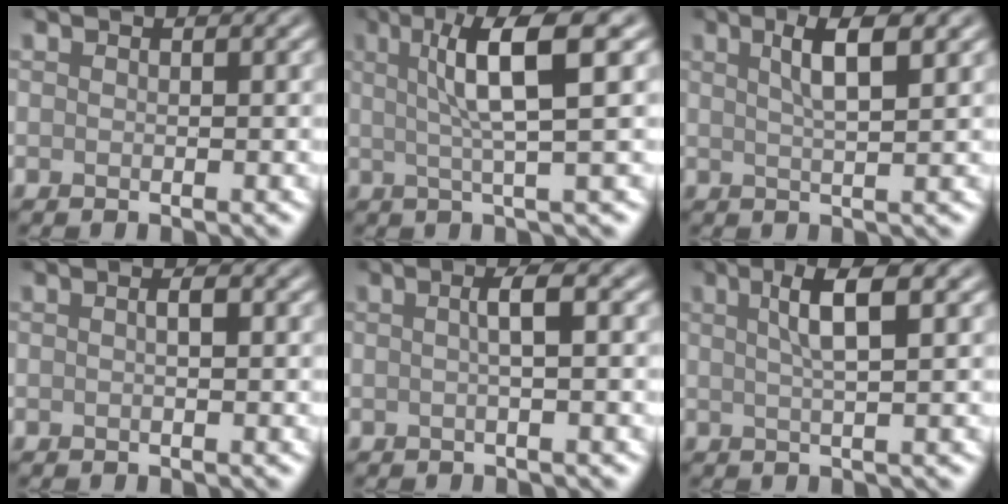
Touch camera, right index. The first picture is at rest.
{"total": 6.6, "force": [1.8, 1.1, 6.3], "torque": [-0.096, 0.012, 0.027]}
{"total": 3.9, "force": [1.7, 0.9, 3.4], "torque": [-0.047, 0.006, 0.027]}
{"total": 0.9, "force": [0.0, 0.1, 0.9], "torque": [-0.016, 0.002, 0.000]}
{"total": 2.4, "force": [0.2, 0.5, 2.3], "torque": [-0.036, 0.008, -0.001]}
{"total": 4.0, "force": [1.3, 0.9, 3.6], "torque": [-0.051, 0.010, 0.019]}